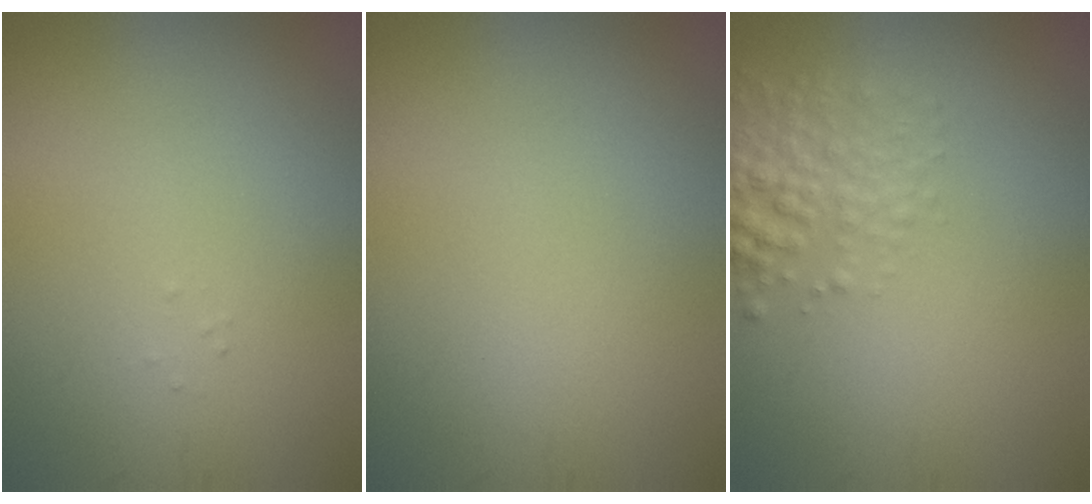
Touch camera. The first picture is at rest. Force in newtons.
{"total": 0.0}
{"total": 3.1, "press": 3.1, "slide": 0.1}